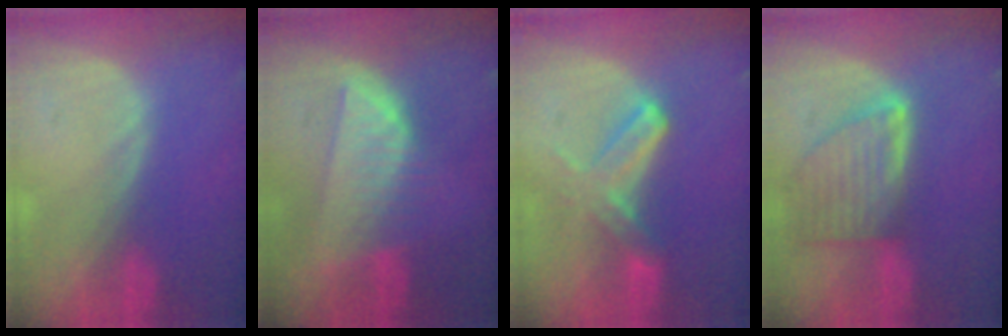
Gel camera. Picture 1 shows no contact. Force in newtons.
{"total": 8.1, "press": 7.2, "slide": 3.8}
{"total": 5.7, "press": 5.7, "slide": 1.0}
{"total": 8.1, "press": 7.2, "slide": 3.6}